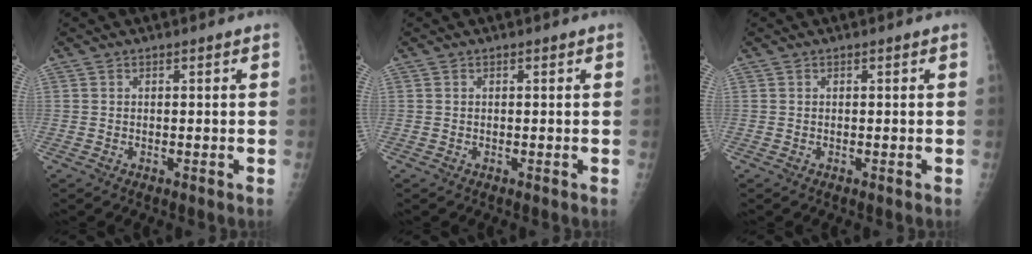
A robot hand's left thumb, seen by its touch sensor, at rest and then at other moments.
{"total": 0.0}
{"total": 0.0}